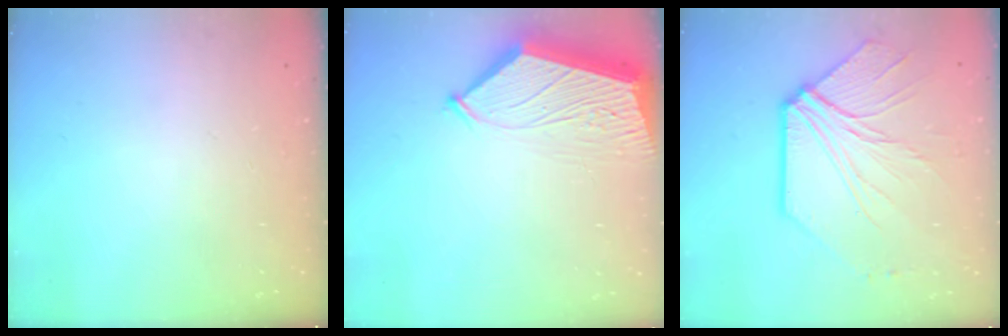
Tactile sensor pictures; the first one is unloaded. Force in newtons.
{"total": 7.9, "press": 7.8, "slide": 0.9}
{"total": 9.3, "press": 9.2, "slide": 1.8}